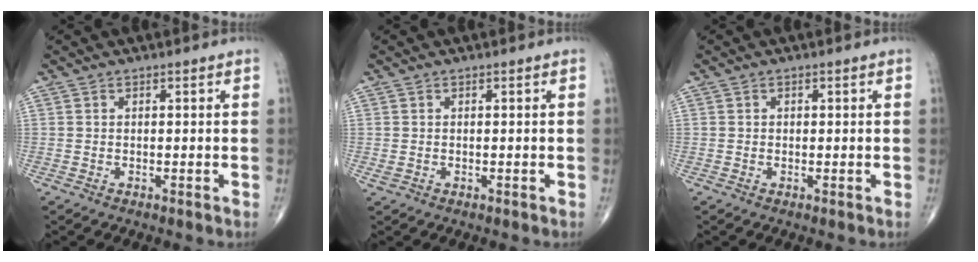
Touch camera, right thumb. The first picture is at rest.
{"total": 0.7, "force": [-0.1, 0.5, 0.5], "torque": [-0.013, 0.000, 0.003]}
{"total": 0.0}